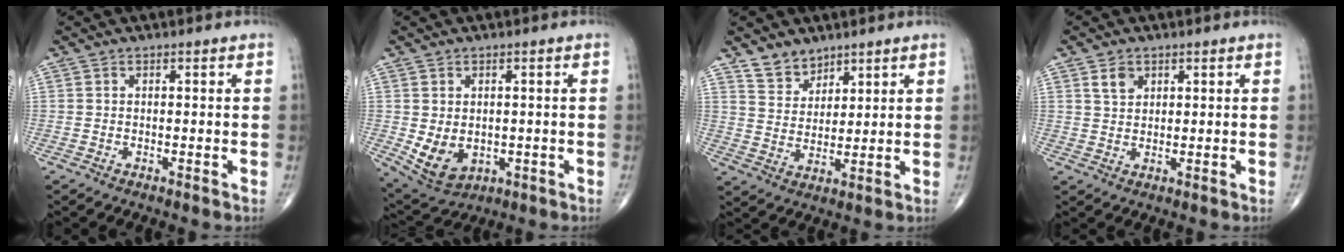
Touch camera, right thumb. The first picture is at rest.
{"total": 7.3, "force": [-0.7, 5.2, 5.1], "torque": [-0.074, -0.009, 0.011]}
{"total": 5.7, "force": [4.5, 3.3, 1.3], "torque": [0.002, -0.036, 0.090]}
{"total": 3.1, "force": [1.7, 2.1, 1.5], "torque": [-0.016, -0.010, 0.034]}